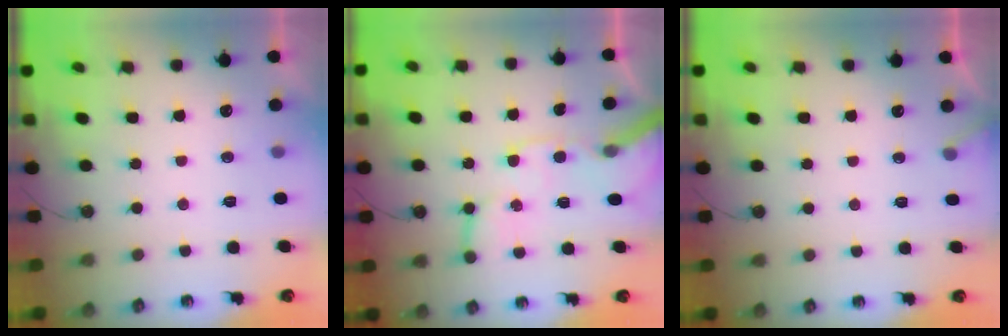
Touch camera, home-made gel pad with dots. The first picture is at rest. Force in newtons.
{"total": 15.9, "press": 15.7, "slide": 2.6}
{"total": 4.1, "press": 4.1, "slide": 0.3}